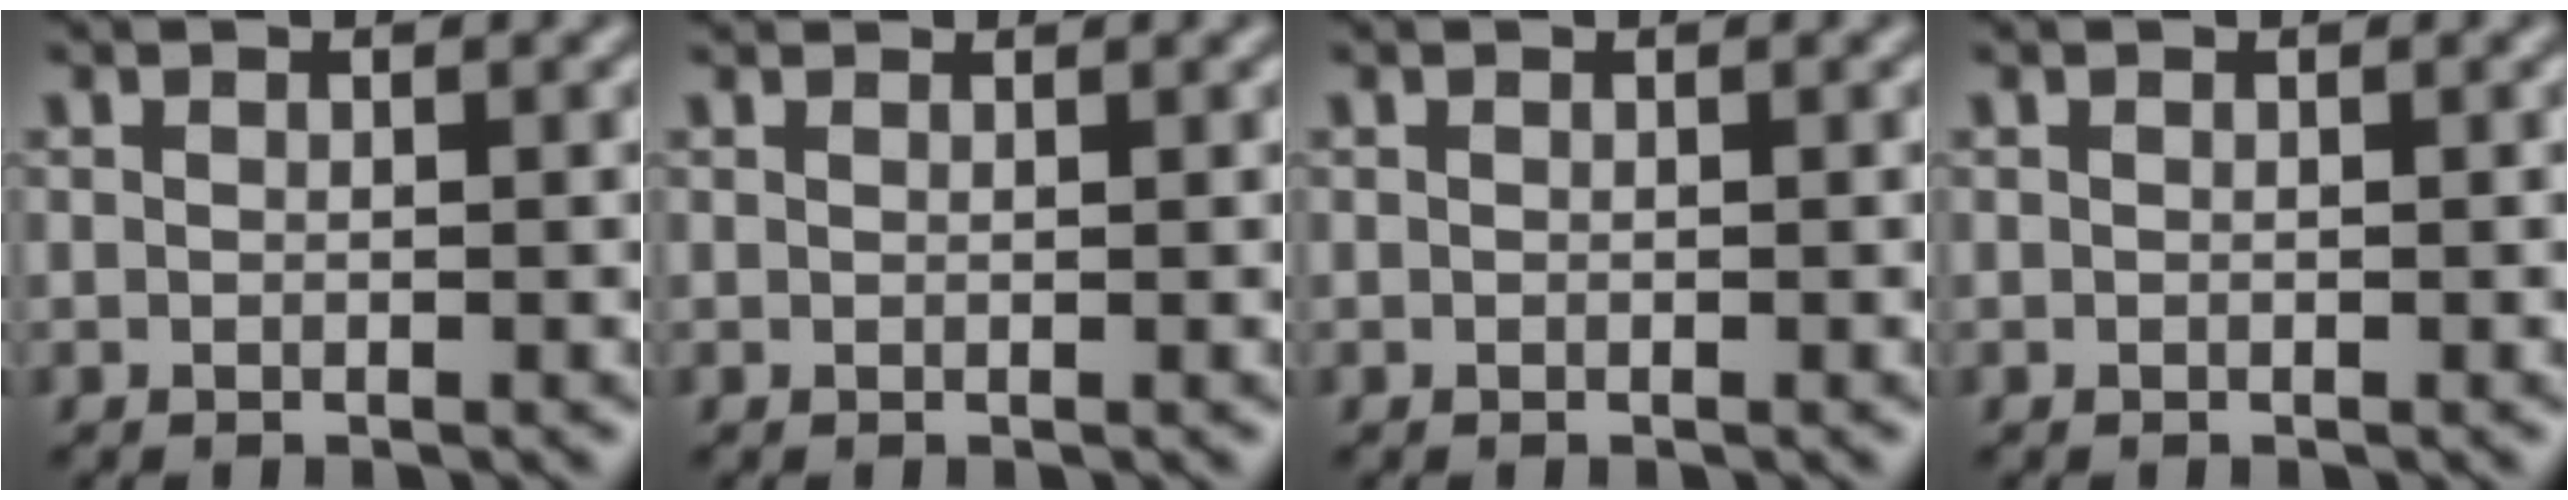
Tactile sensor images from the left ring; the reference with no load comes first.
{"total": 1.6, "force": [1.6, 0.2, 0.4], "torque": [-0.017, -0.002, 0.015]}
{"total": 0.0}
{"total": 0.0}